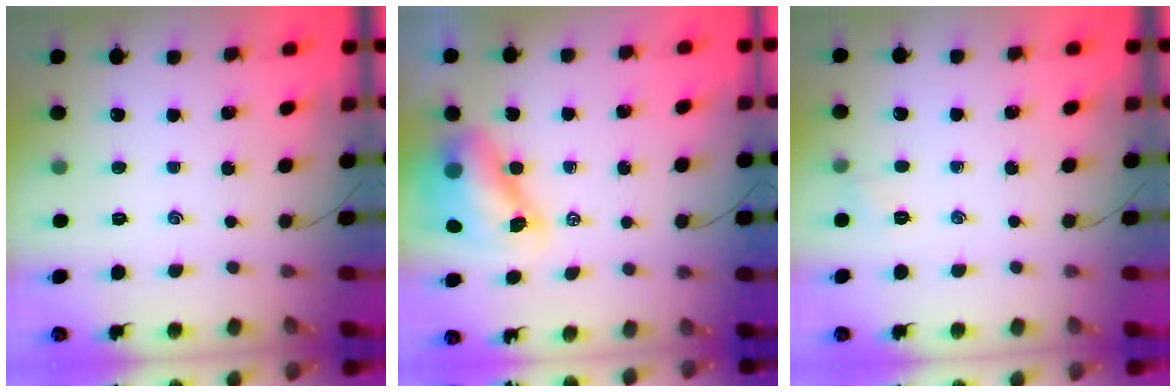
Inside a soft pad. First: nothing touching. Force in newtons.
{"total": 8.6, "press": 8.3, "slide": 2.3}
{"total": 4.4, "press": 4.1, "slide": 1.4}